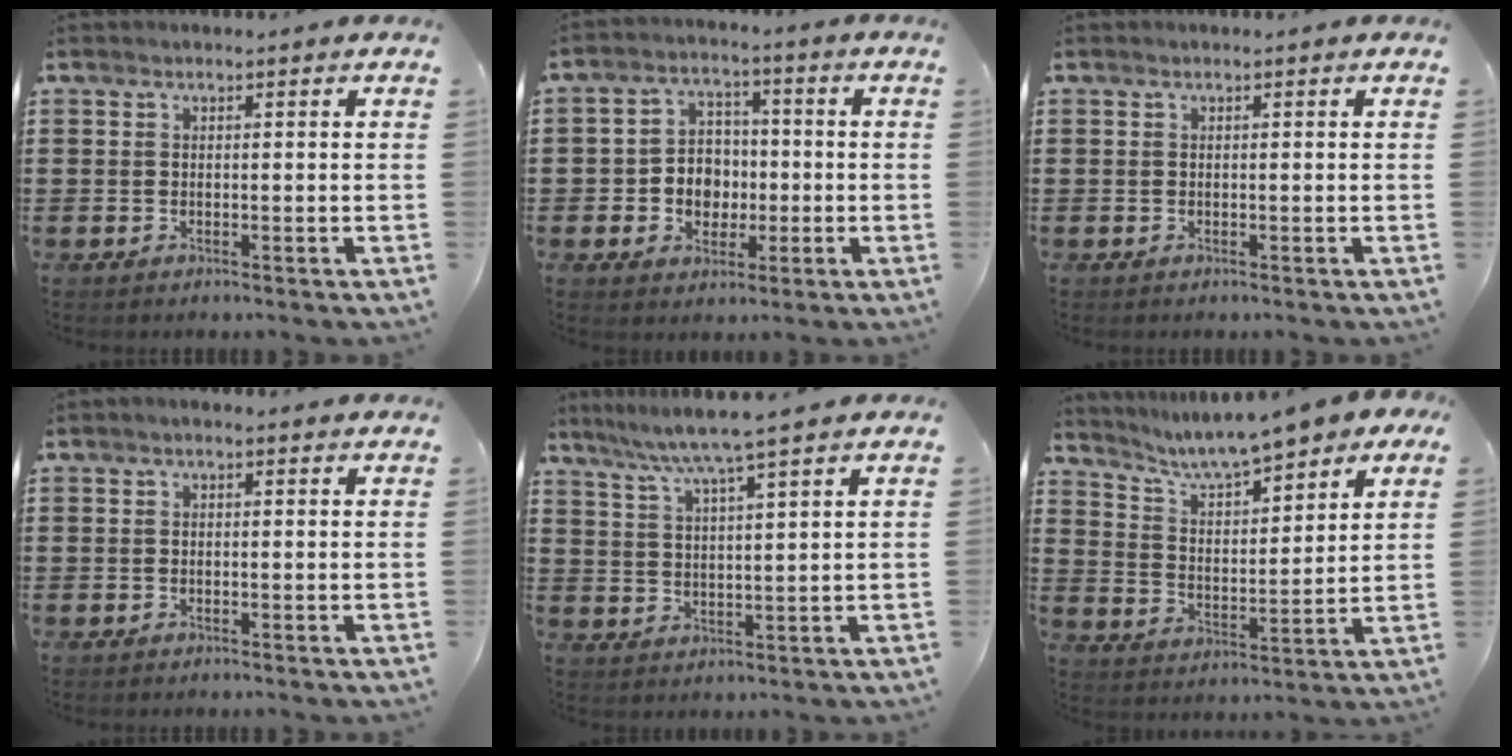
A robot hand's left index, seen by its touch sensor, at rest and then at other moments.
{"total": 5.6, "force": [-1.1, 5.1, 2.1], "torque": [-0.048, 0.014, -0.023]}
{"total": 0.0}
{"total": 0.6, "force": [-0.2, 0.3, 0.5], "torque": [-0.010, 0.001, -0.004]}
{"total": 5.9, "force": [4.8, -1.1, 3.3], "torque": [-0.079, -0.024, 0.080]}
{"total": 6.7, "force": [6.1, 0.4, 2.8], "torque": [-0.081, -0.034, 0.100]}